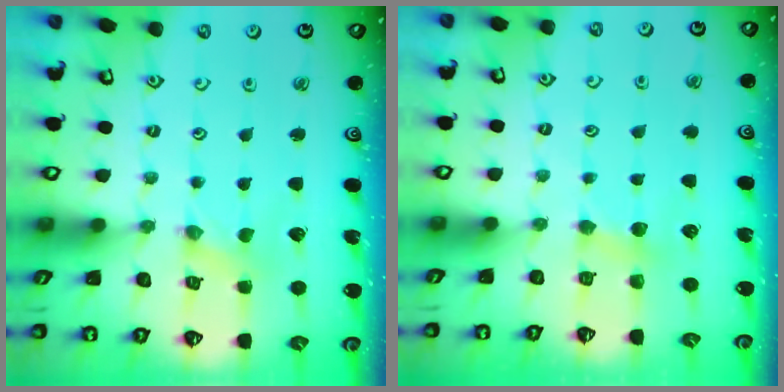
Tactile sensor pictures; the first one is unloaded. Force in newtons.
{"total": 3.3, "press": 3.3, "slide": 0.4}